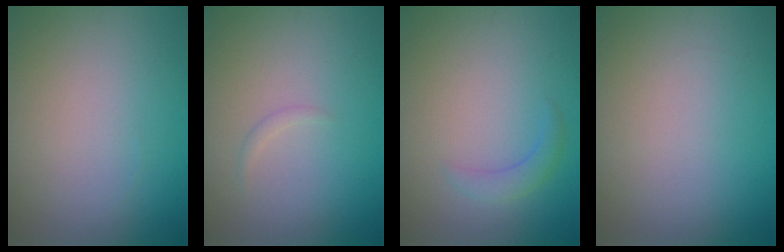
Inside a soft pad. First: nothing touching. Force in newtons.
{"total": 0.6, "press": 0.6, "slide": 0.0}
{"total": 1.6, "press": 1.6, "slide": 0.0}
{"total": 0.0}